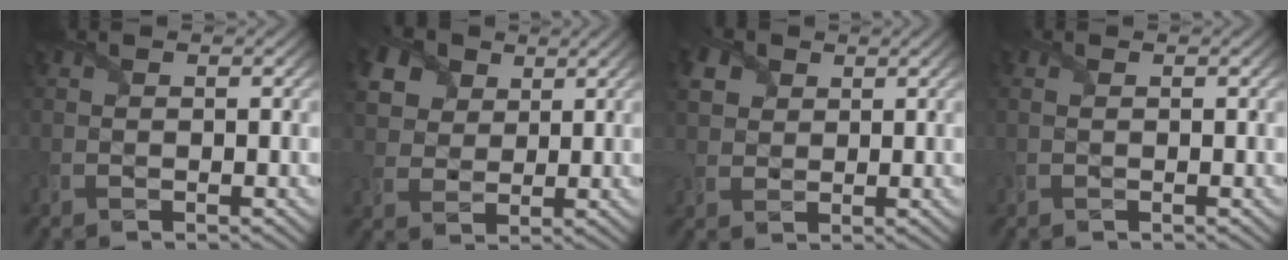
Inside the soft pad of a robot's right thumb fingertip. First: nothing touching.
{"total": 8.4, "force": [4.1, 6.1, 4.1], "torque": [-0.146, 0.022, 0.072]}
{"total": 4.3, "force": [1.9, 3.4, 1.8], "torque": [-0.070, 0.009, 0.031]}
{"total": 0.9, "force": [0.0, 0.5, 0.7], "torque": [-0.019, 0.001, 0.005]}